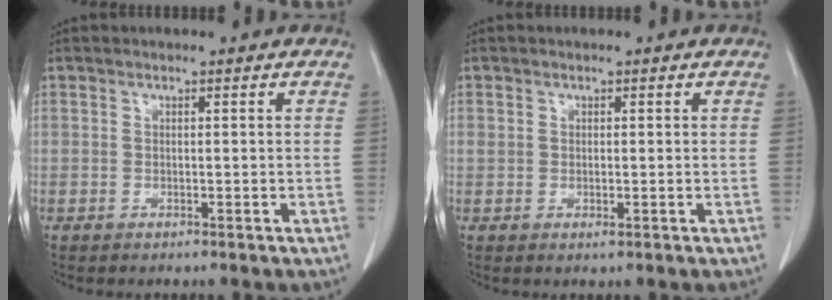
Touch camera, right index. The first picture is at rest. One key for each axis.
{"total": 1.2, "fx": 0.0, "fy": 0.7, "fz": 1.0, "tx": -0.022, "ty": 0.000, "tz": 0.003}